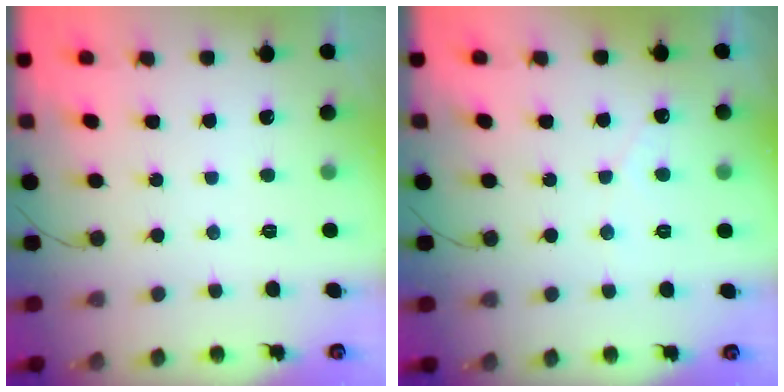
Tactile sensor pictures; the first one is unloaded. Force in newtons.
{"total": 1.6, "press": 1.6, "slide": 0.1}